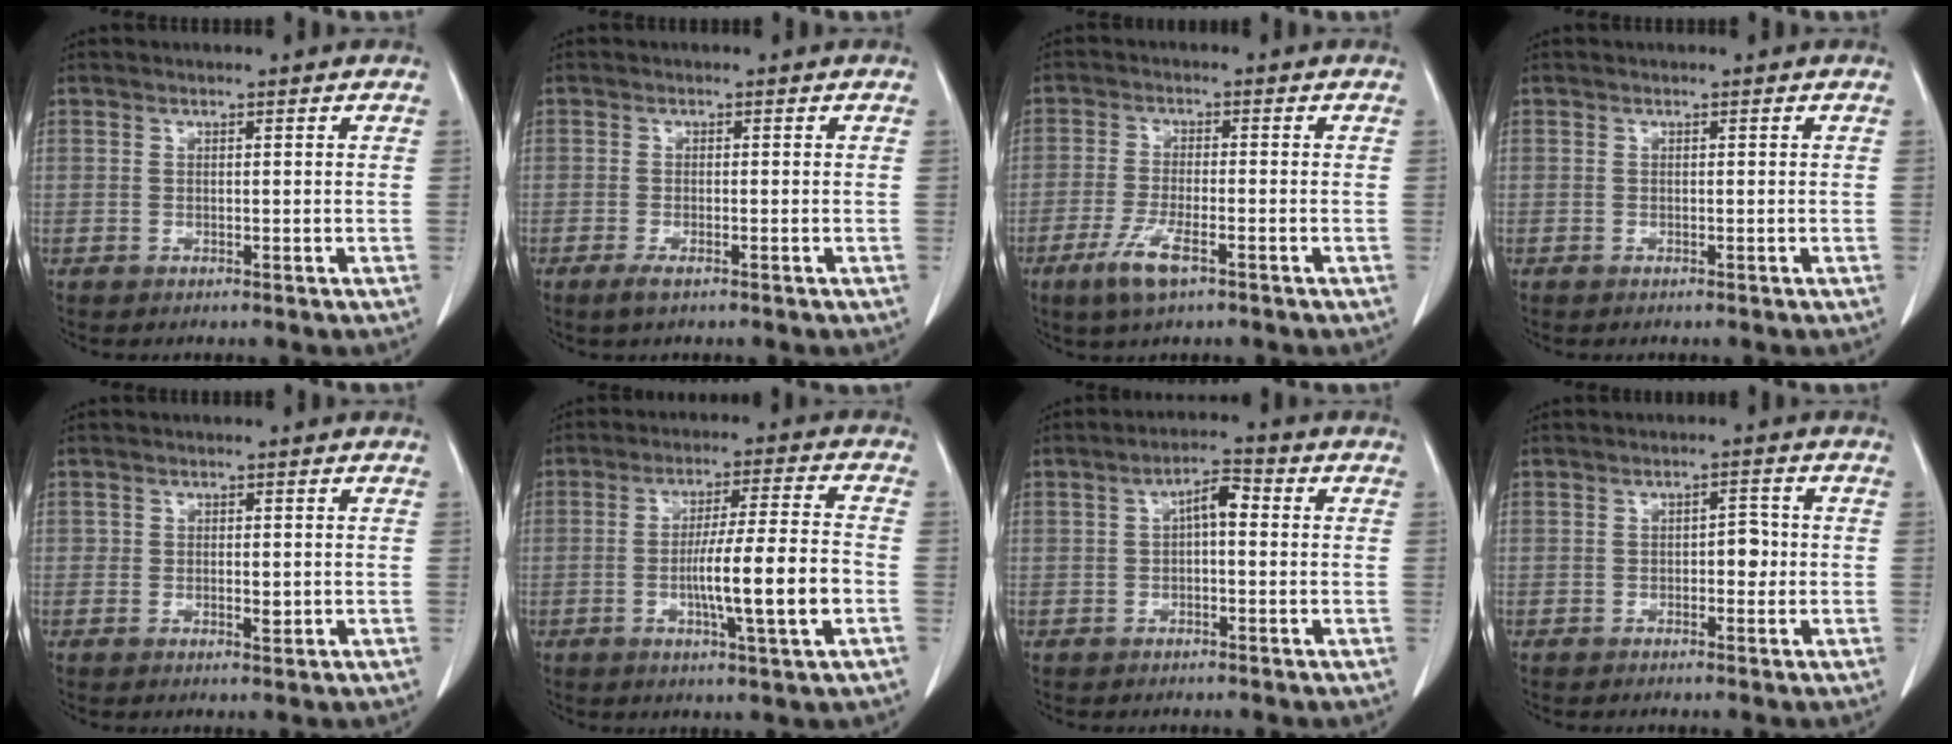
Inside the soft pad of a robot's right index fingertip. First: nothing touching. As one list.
[{"total": 1.6, "force": [-1.0, 0.3, 1.2], "torque": [-0.029, -0.004, -0.018]}, {"total": 5.7, "force": [-3.3, 1.0, 4.6], "torque": [-0.101, -0.010, -0.059]}, {"total": 0.0}, {"total": 1.8, "force": [-0.2, 1.0, 1.5], "torque": [-0.020, -0.002, -0.001]}, {"total": 9.5, "force": [-2.3, -0.1, 9.2], "torque": [-0.151, -0.001, -0.040]}, {"total": 4.3, "force": [0.5, 1.6, 3.9], "torque": [-0.065, 0.022, 0.006]}, {"total": 2.6, "force": [-0.3, 1.4, 2.2], "torque": [-0.024, 0.006, -0.005]}]